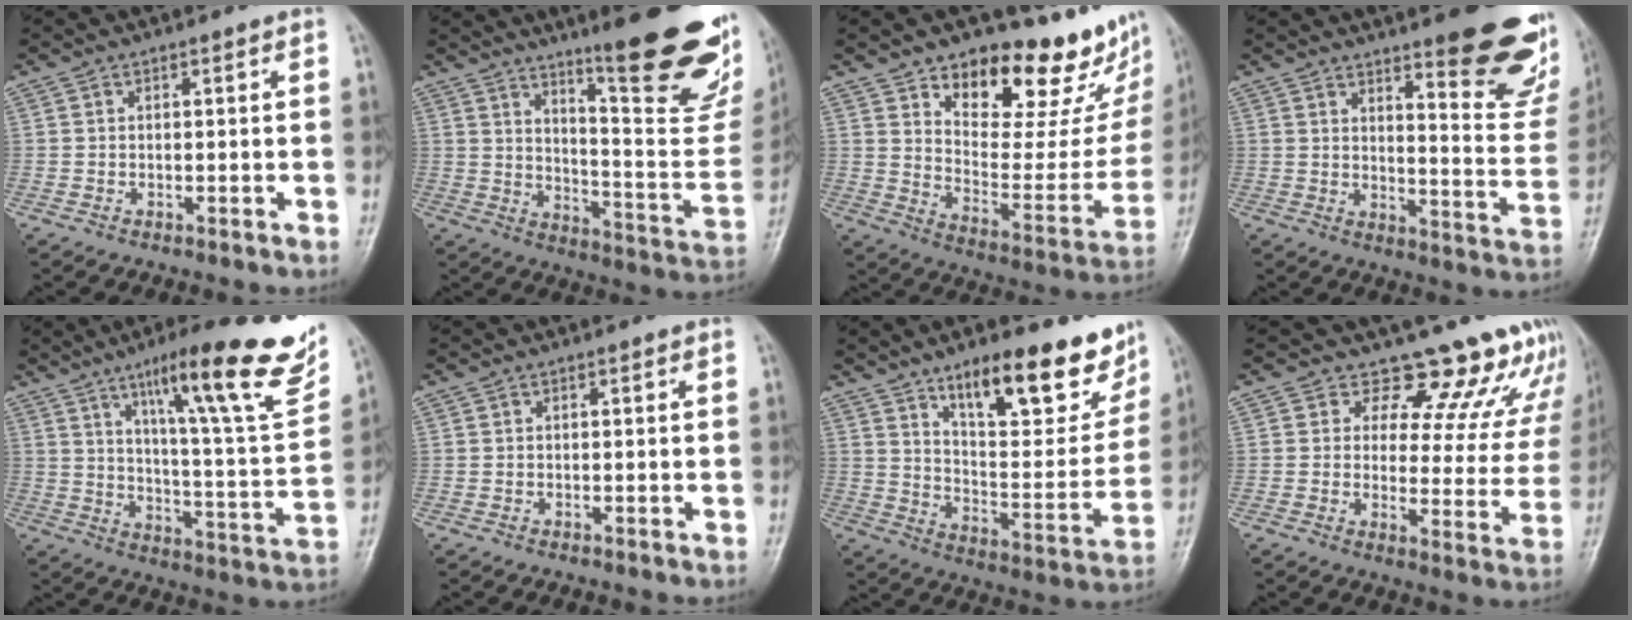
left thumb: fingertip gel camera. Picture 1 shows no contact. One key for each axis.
{"total": 26.9, "fx": 17.2, "fy": 5.4, "fz": 20.0, "tx": -0.236, "ty": -0.098, "tz": 0.242}
{"total": 23.3, "fx": 16.0, "fy": 10.0, "fz": 13.6, "tx": -0.135, "ty": -0.103, "tz": 0.232}
{"total": 19.6, "fx": 13.1, "fy": 4.6, "fz": 13.9, "tx": -0.139, "ty": -0.098, "tz": 0.168}
{"total": 23.2, "fx": 13.5, "fy": 3.9, "fz": 18.5, "tx": -0.236, "ty": -0.047, "tz": 0.201}
{"total": 0.0}
{"total": 20.3, "fx": 13.6, "fy": 7.1, "fz": 13.3, "tx": -0.138, "ty": -0.073, "tz": 0.212}
{"total": 14.4, "fx": 13.0, "fy": 5.6, "fz": 3.0, "tx": 0.015, "ty": -0.097, "tz": 0.137}